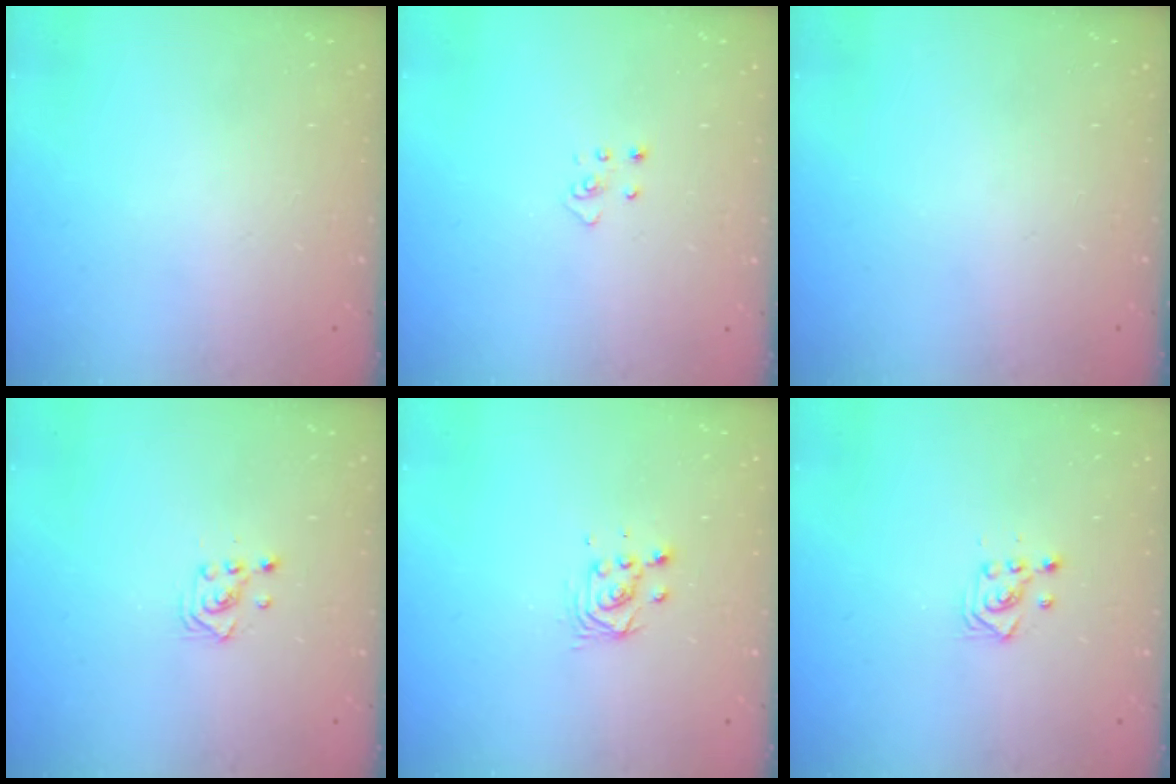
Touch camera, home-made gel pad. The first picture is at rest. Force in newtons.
{"total": 3.1, "press": 3.1, "slide": 0.2}
{"total": 0.0}
{"total": 3.0, "press": 3.0, "slide": 0.3}
{"total": 3.9, "press": 3.9, "slide": 0.3}
{"total": 3.0, "press": 3.0, "slide": 0.5}